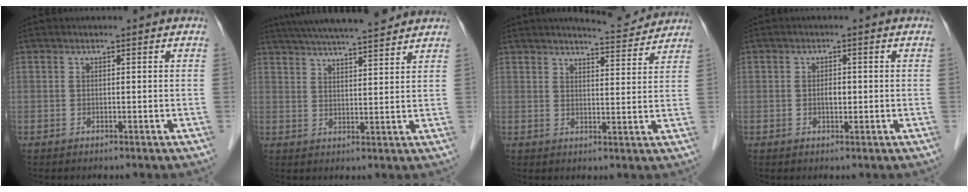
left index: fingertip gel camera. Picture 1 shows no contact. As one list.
[{"total": 14.9, "force": [13.3, 1.3, 6.7], "torque": [-0.116, 0.027, 0.199]}, {"total": 6.5, "force": [6.4, 0.7, 1.1], "torque": [-0.022, -0.004, 0.079]}, {"total": 2.0, "force": [-0.3, 1.1, 1.6], "torque": [-0.026, 0.003, -0.004]}]